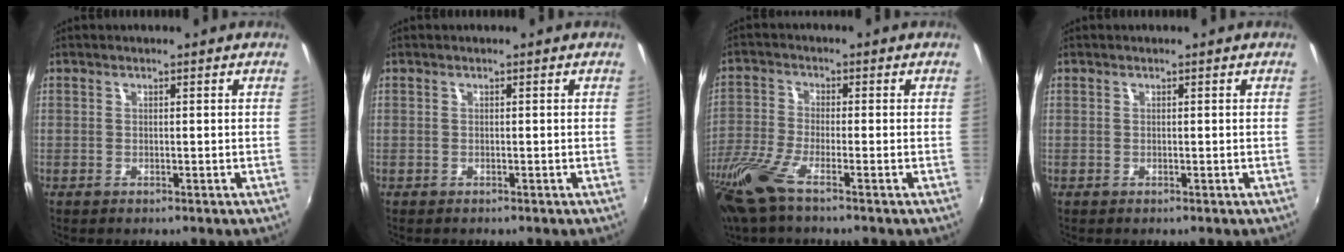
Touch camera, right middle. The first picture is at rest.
{"total": 0.0}
{"total": 9.8, "force": [-6.8, 1.4, 6.9], "torque": [-0.165, -0.037, -0.139]}
{"total": 0.0}